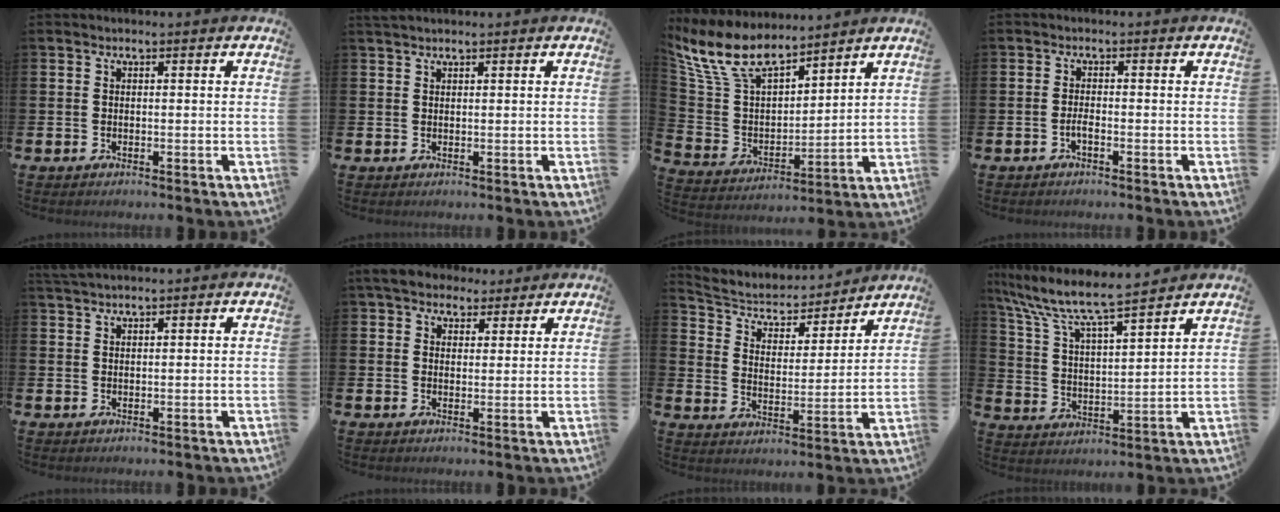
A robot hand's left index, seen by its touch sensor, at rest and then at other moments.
{"total": 1.2, "force": [1.1, 0.1, 0.4], "torque": [-0.008, 0.000, 0.020]}
{"total": 10.6, "force": [8.9, 4.0, 4.1], "torque": [-0.127, -0.041, 0.165]}
{"total": 1.1, "force": [-0.6, 0.2, 0.8], "torque": [-0.024, -0.001, -0.010]}
{"total": 1.8, "force": [1.7, 0.0, 0.5], "torque": [-0.019, 0.003, 0.033]}
{"total": 5.0, "force": [4.1, 2.7, 0.9], "torque": [-0.028, -0.007, 0.074]}
{"total": 5.4, "force": [5.0, 2.1, 0.7], "torque": [-0.050, -0.041, 0.081]}
{"total": 8.8, "force": [8.1, 0.8, 3.4], "torque": [-0.102, -0.054, 0.137]}